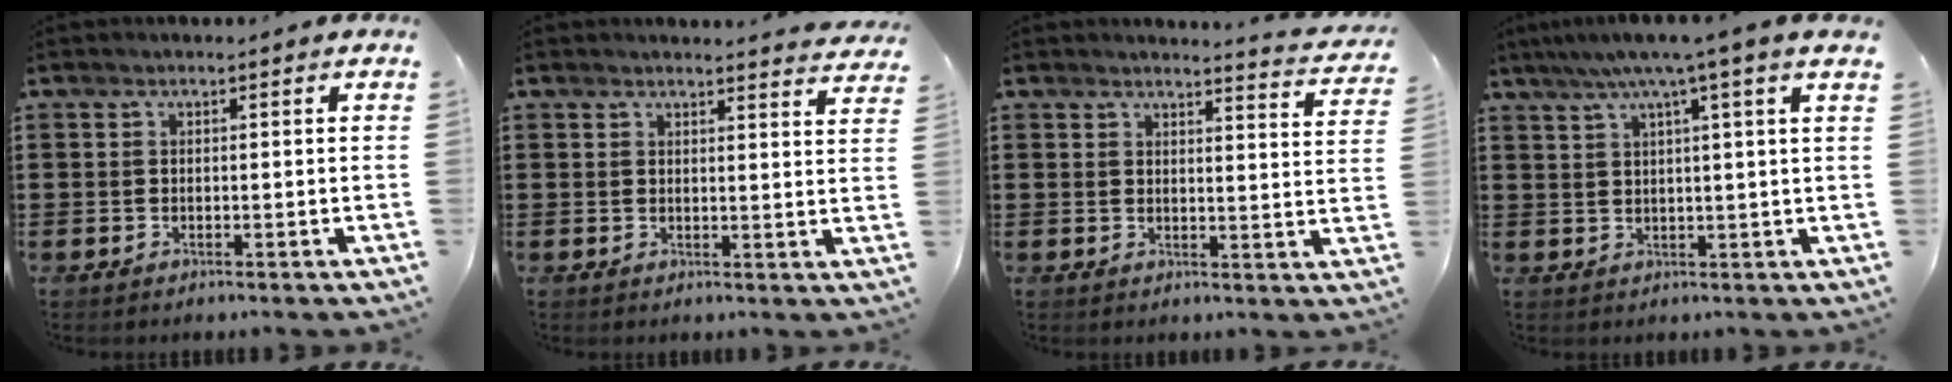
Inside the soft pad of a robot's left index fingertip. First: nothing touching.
{"total": 2.7, "force": [2.6, -0.3, 0.3], "torque": [-0.007, -0.014, 0.048]}
{"total": 2.9, "force": [2.9, -0.3, 0.6], "torque": [-0.017, -0.020, 0.048]}
{"total": 5.3, "force": [3.4, -0.8, 4.0], "torque": [-0.088, -0.005, 0.055]}